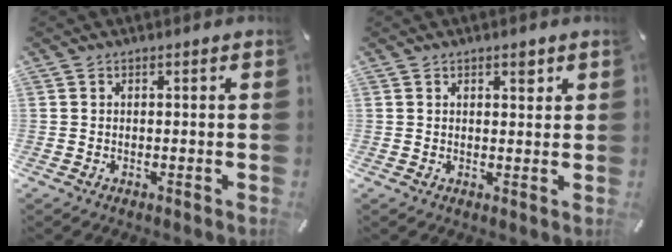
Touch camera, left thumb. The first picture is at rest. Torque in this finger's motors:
{"motor_torque": [0.04, -0.26, -0.03, 0.01, -0.01]}